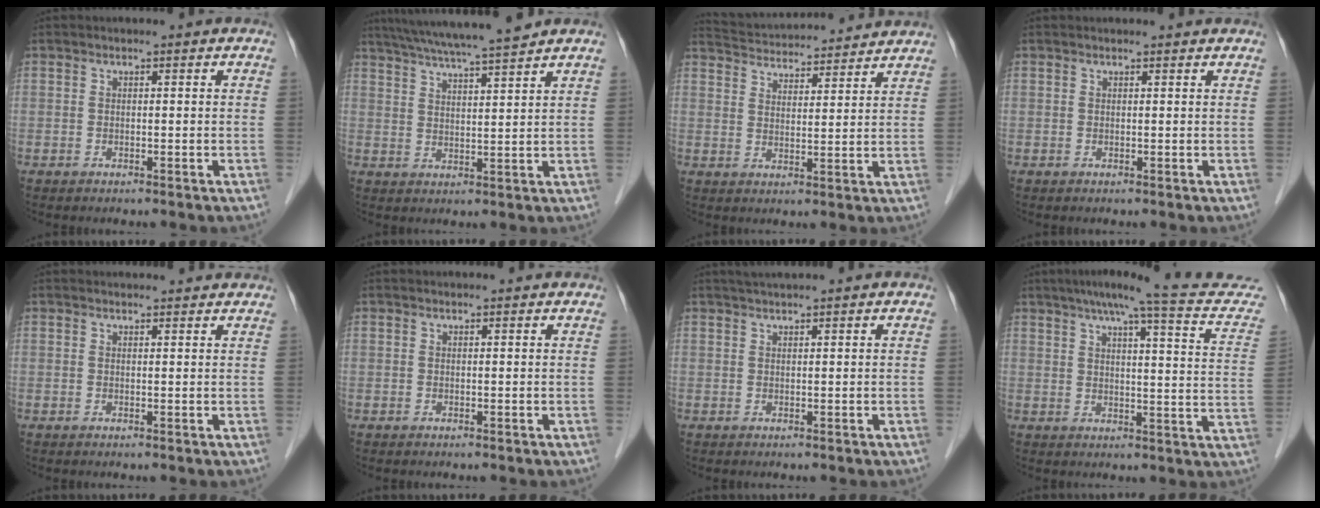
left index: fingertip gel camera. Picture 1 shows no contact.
{"total": 12.3, "force": [10.8, -0.7, 5.8], "torque": [-0.103, 0.017, 0.162]}
{"total": 15.2, "force": [14.5, 1.8, 4.1], "torque": [-0.076, 0.035, 0.214]}
{"total": 2.5, "force": [2.5, 0.2, 0.5], "torque": [-0.012, 0.015, 0.025]}
{"total": 5.0, "force": [4.8, 0.8, 0.9], "torque": [-0.012, 0.018, 0.051]}
{"total": 1.9, "force": [1.8, 0.1, 0.4], "torque": [-0.010, 0.012, 0.021]}
{"total": 2.8, "force": [2.5, -0.5, 1.3], "torque": [-0.016, 0.022, 0.045]}
{"total": 18.7, "force": [16.8, 0.3, 8.0], "torque": [-0.110, -0.036, 0.190]}